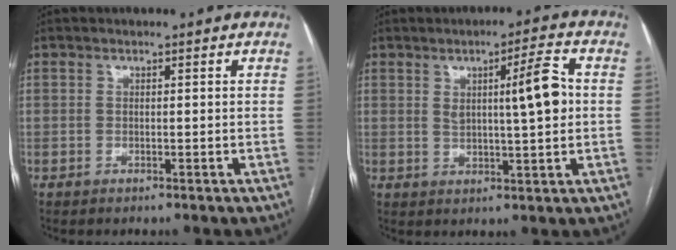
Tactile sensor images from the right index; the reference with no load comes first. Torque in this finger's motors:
{"motor_torque": [0.20, -0.03, 0.16, 0.05]}